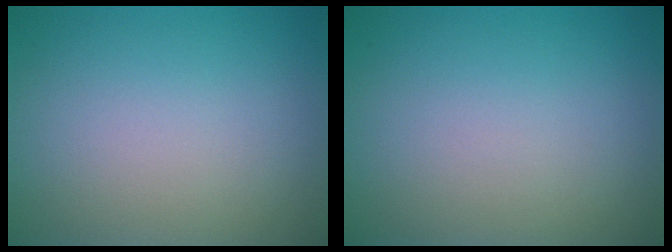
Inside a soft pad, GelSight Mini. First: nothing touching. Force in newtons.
{"total": 0.0}